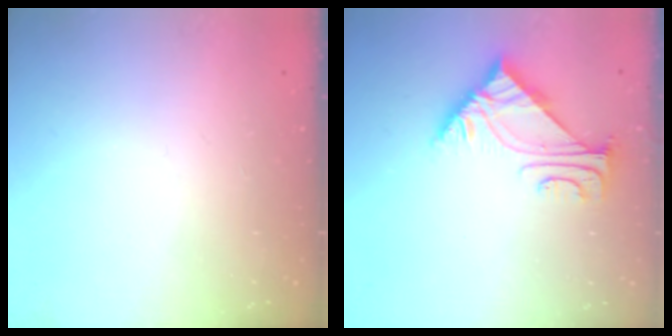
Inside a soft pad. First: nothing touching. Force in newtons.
{"total": 4.9, "press": 4.9, "slide": 0.7}